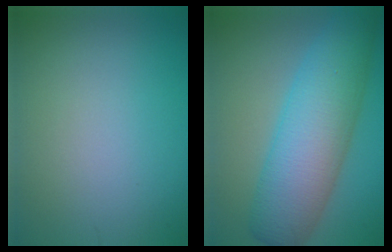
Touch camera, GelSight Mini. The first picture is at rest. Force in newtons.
{"total": 9.3, "press": 9.3, "slide": 0.3}